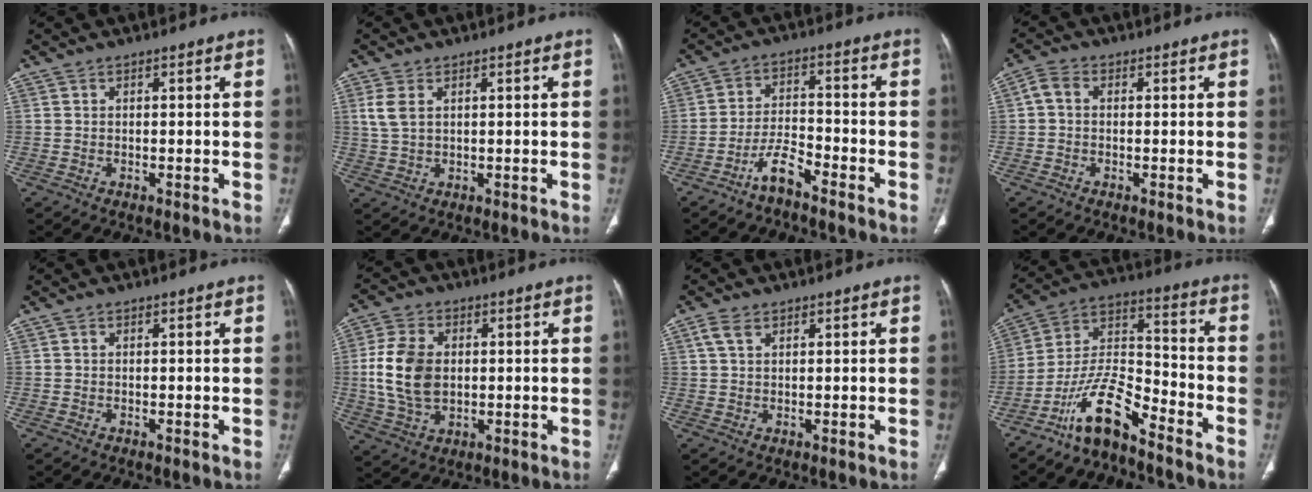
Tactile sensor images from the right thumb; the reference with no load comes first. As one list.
[{"total": 3.6, "force": [1.2, 2.2, 2.7], "torque": [-0.066, 0.004, 0.028]}, {"total": 5.6, "force": [-4.4, 1.4, 3.2], "torque": [-0.060, 0.034, -0.087]}, {"total": 3.0, "force": [0.1, 2.2, 2.1], "torque": [-0.040, 0.009, -0.006]}, {"total": 0.0}, {"total": 11.9, "force": [0.5, 8.1, 8.7], "torque": [-0.168, 0.003, 0.014]}, {"total": 2.9, "force": [1.5, 1.7, 1.8], "torque": [-0.038, 0.006, 0.034]}, {"total": 12.5, "force": [-9.2, 3.7, 7.6], "torque": [-0.142, 0.084, -0.180]}]